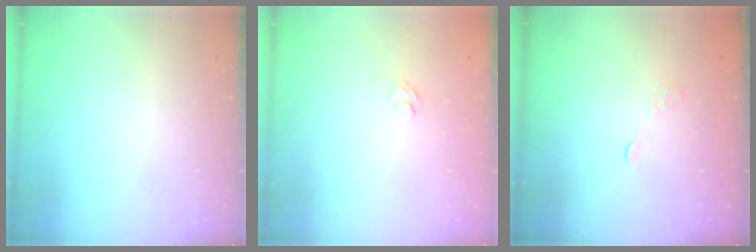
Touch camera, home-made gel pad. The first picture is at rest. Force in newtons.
{"total": 5.0, "press": 4.9, "slide": 1.0}
{"total": 2.6, "press": 2.2, "slide": 1.4}